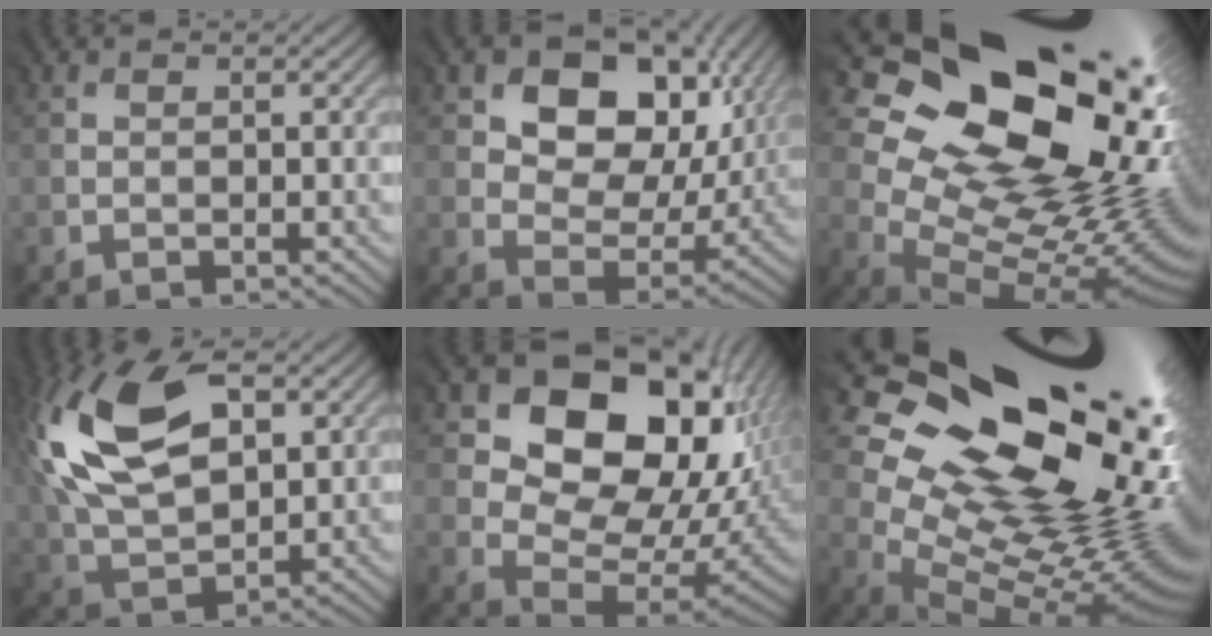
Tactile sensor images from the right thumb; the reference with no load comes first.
{"total": 13.8, "force": [5.4, 9.2, 8.8], "torque": [-0.141, -0.003, 0.100]}
{"total": 20.9, "force": [7.8, 13.5, 13.9], "torque": [-0.249, 0.024, 0.157]}
{"total": 15.6, "force": [5.0, 9.1, 11.6], "torque": [-0.276, 0.019, 0.098]}
{"total": 17.2, "force": [6.2, 11.5, 11.2], "torque": [-0.184, -0.001, 0.125]}
{"total": 20.5, "force": [6.1, 11.9, 15.6], "torque": [-0.267, 0.005, 0.119]}